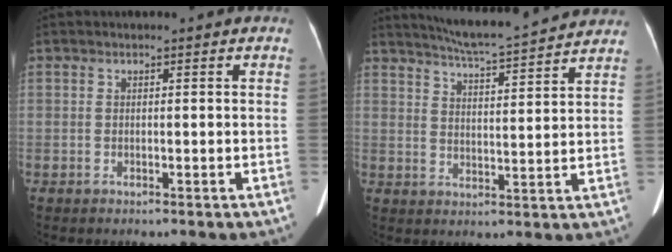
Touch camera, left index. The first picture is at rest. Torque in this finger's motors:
{"motor_torque": [0.76, -1.38, -0.02, 0.02]}